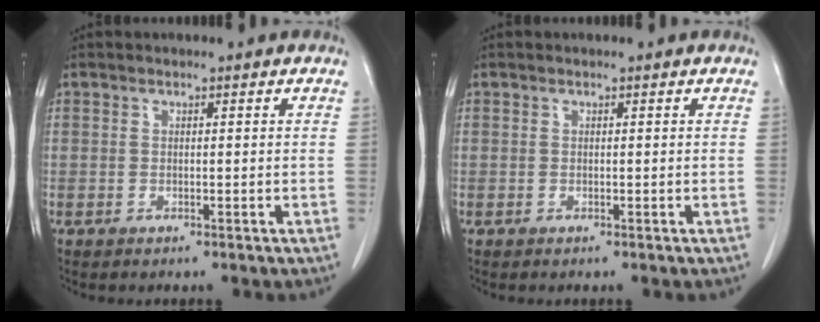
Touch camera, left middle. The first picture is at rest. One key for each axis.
{"total": 0.0}